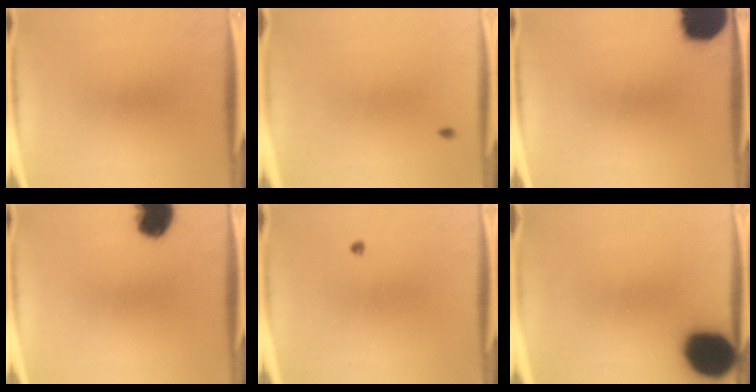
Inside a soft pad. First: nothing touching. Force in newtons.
{"total": 0.9}
{"total": 16.8}
{"total": 9.3}
{"total": 0.7}
{"total": 19.0}